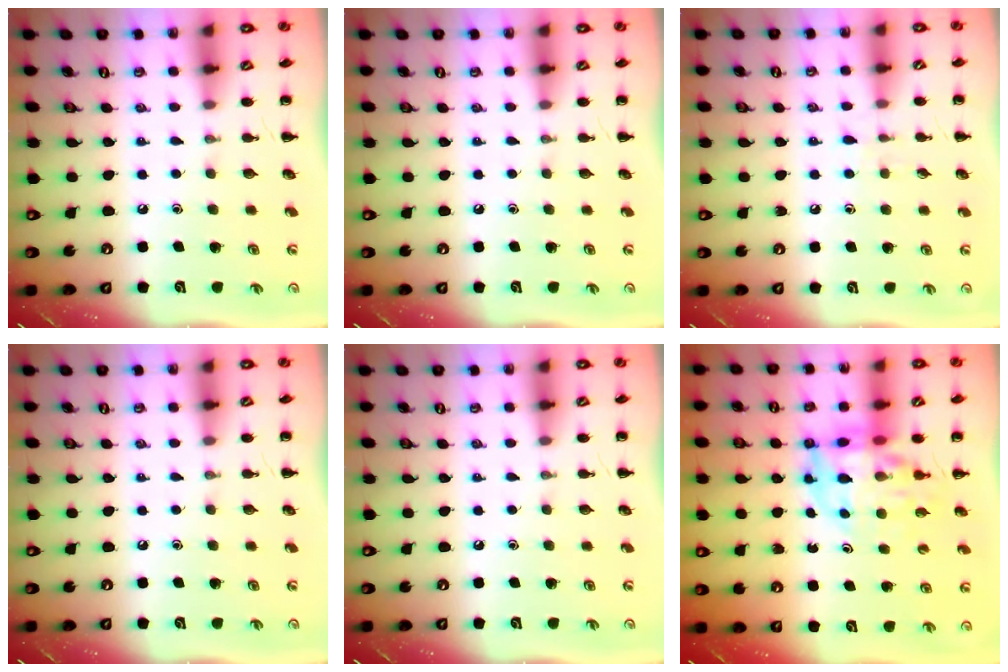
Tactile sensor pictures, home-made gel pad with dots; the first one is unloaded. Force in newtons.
{"total": 0.0}
{"total": 4.7, "press": 4.2, "slide": 2.0}
{"total": 0.0}
{"total": 0.0}
{"total": 11.4, "press": 10.8, "slide": 3.5}